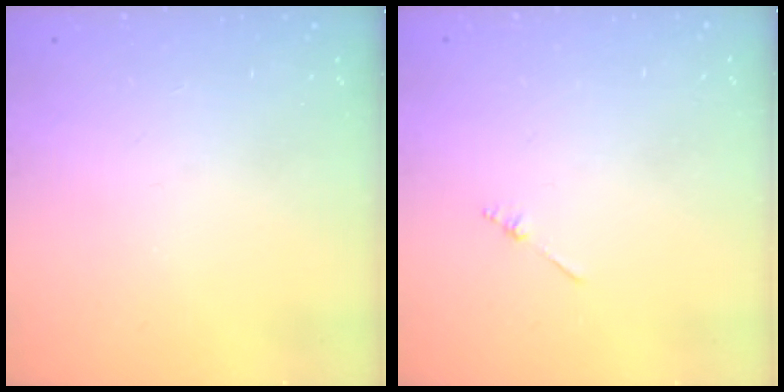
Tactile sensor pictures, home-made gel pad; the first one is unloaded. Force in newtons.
{"total": 1.3, "press": 1.3, "slide": 0.3}